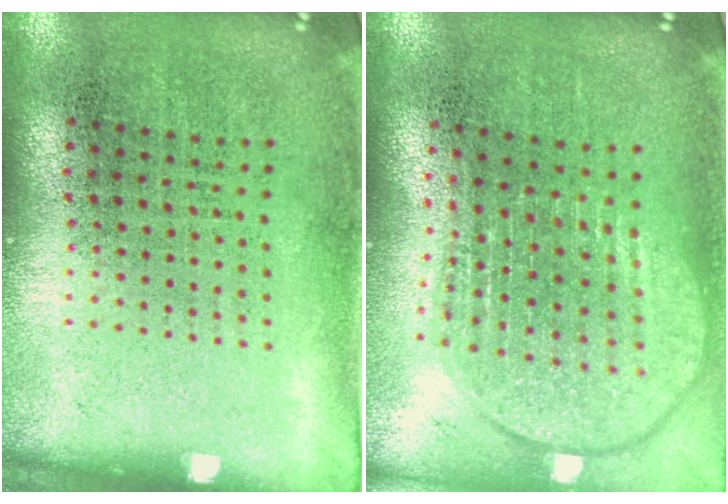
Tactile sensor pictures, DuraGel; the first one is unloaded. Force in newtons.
{"total": 1.9, "press": 1.5, "slide": 1.1}